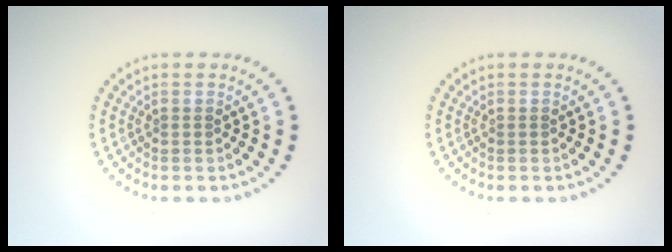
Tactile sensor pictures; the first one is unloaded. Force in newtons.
{"total": 0.0}